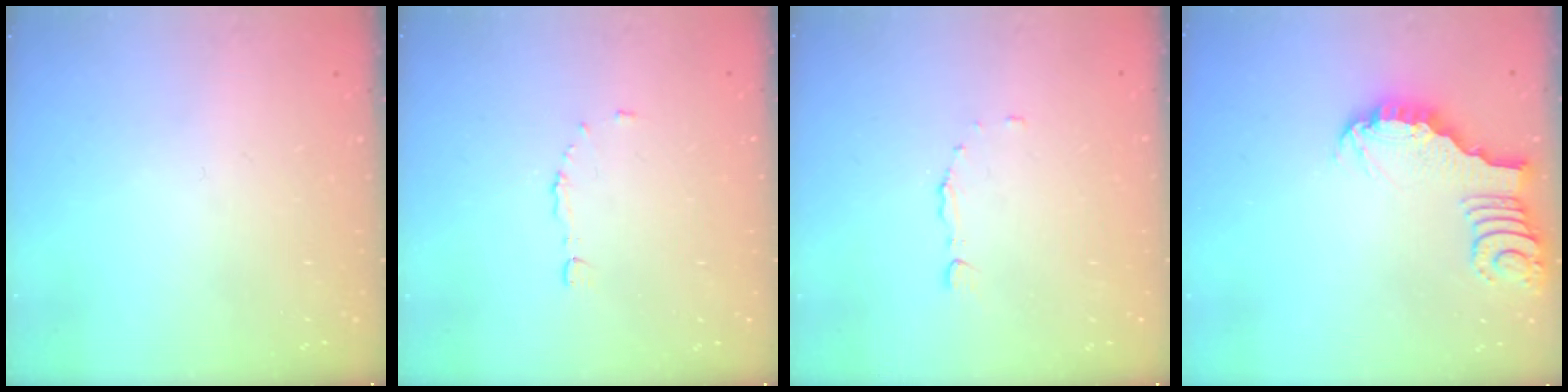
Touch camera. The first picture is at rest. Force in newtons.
{"total": 3.9, "press": 3.9, "slide": 0.3}
{"total": 3.0, "press": 2.9, "slide": 0.7}
{"total": 3.5, "press": 3.5, "slide": 0.4}